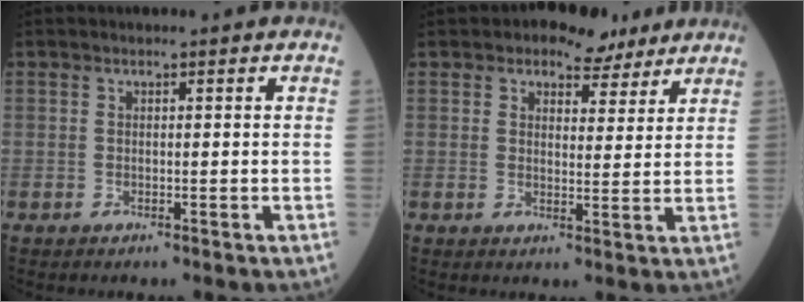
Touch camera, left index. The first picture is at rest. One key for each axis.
{"total": 5.4, "fx": 4.1, "fy": 3.0, "fz": 1.8, "tx": -0.019, "ty": 0.014, "tz": 0.059}